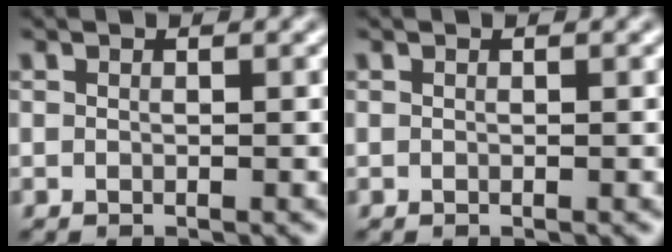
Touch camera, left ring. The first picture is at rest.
{"total": 0.0}